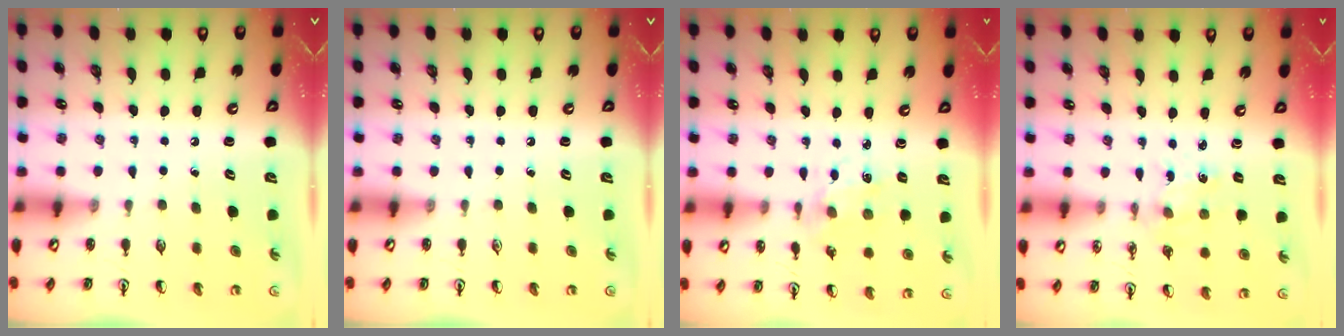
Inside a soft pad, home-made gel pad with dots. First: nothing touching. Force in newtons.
{"total": 0.0}
{"total": 2.4, "press": 2.4, "slide": 0.5}
{"total": 0.8, "press": 0.8, "slide": 0.1}